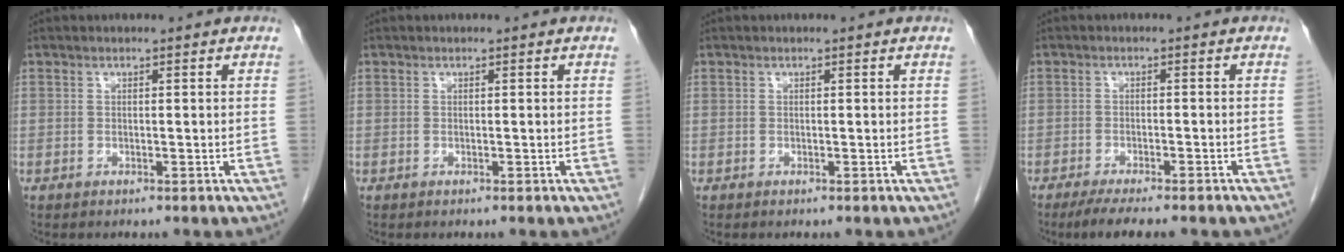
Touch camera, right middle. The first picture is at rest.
{"total": 0.0}
{"total": 0.0}
{"total": 8.8, "force": [-7.2, 1.3, 4.9], "torque": [-0.065, -0.013, -0.103]}